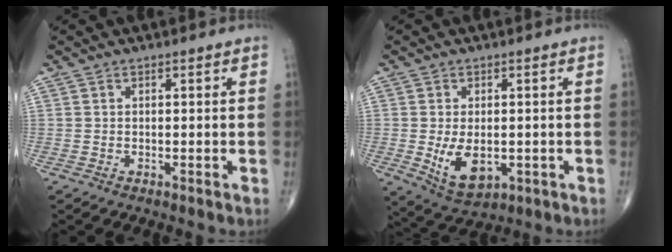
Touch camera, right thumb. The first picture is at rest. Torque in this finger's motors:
{"motor_torque": [-0.22, 0.80, 0.51, 0.35, 0.20]}